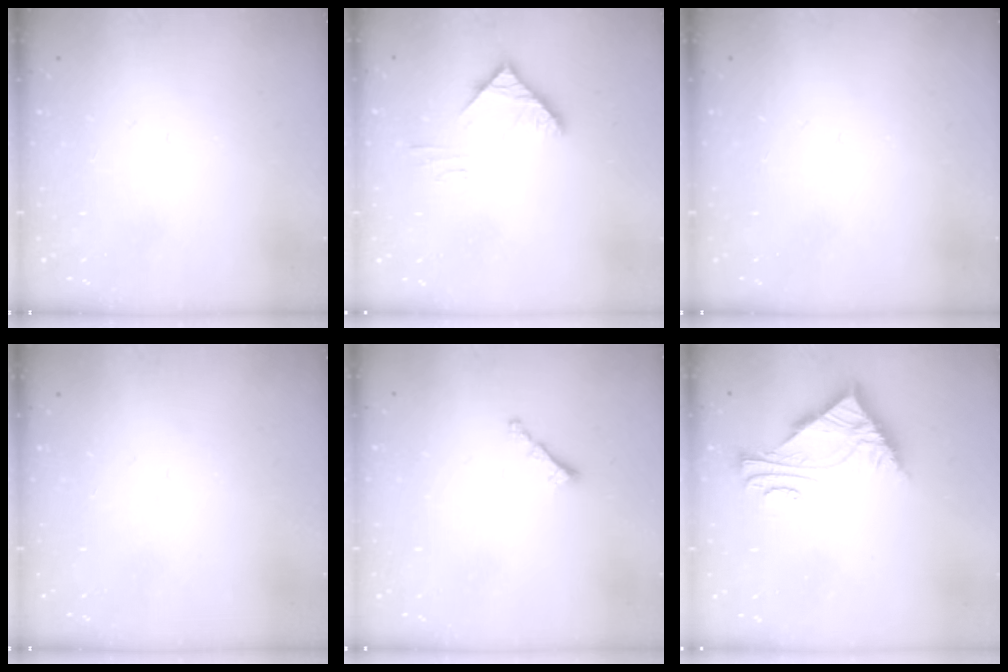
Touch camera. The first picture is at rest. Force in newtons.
{"total": 5.6, "press": 5.6, "slide": 0.6}
{"total": 0.0}
{"total": 0.0}
{"total": 1.6, "press": 1.5, "slide": 0.5}
{"total": 7.9, "press": 7.8, "slide": 1.1}